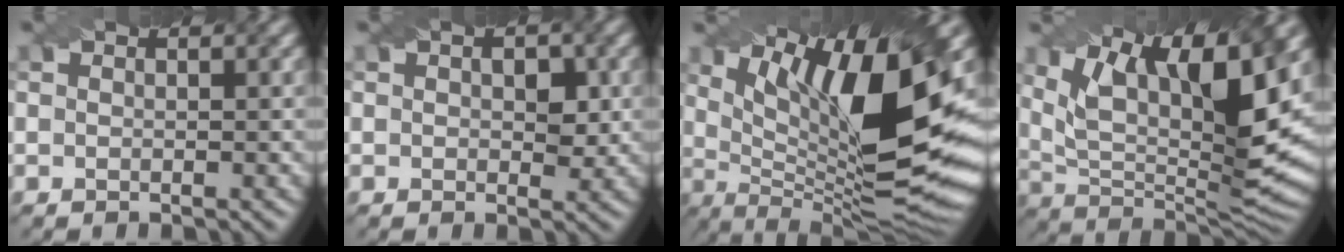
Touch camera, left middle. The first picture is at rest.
{"total": 2.7, "force": [0.4, 1.5, 2.2], "torque": [-0.026, -0.001, 0.007]}
{"total": 15.0, "force": [4.7, 4.2, 13.6], "torque": [-0.213, -0.011, 0.085]}
{"total": 14.4, "force": [6.7, 4.9, 11.7], "torque": [-0.209, -0.001, 0.123]}